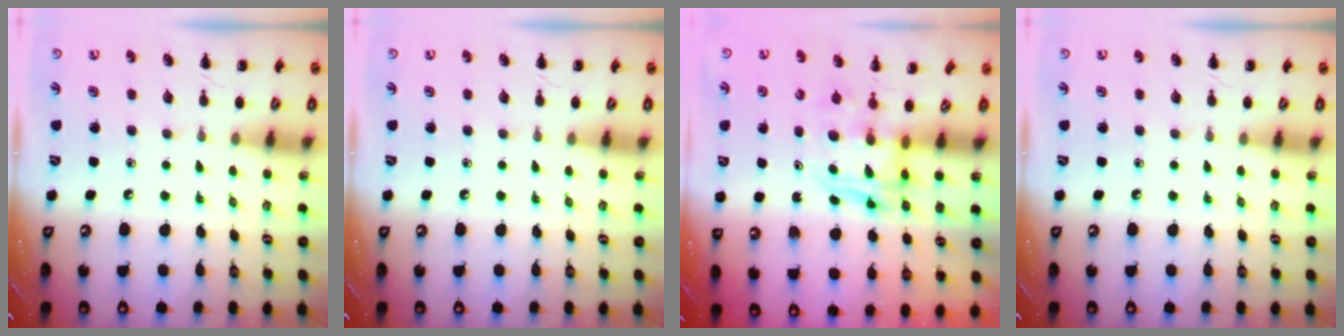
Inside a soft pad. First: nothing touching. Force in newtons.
{"total": 0.0}
{"total": 2.7, "press": 2.7, "slide": 0.2}
{"total": 0.0}